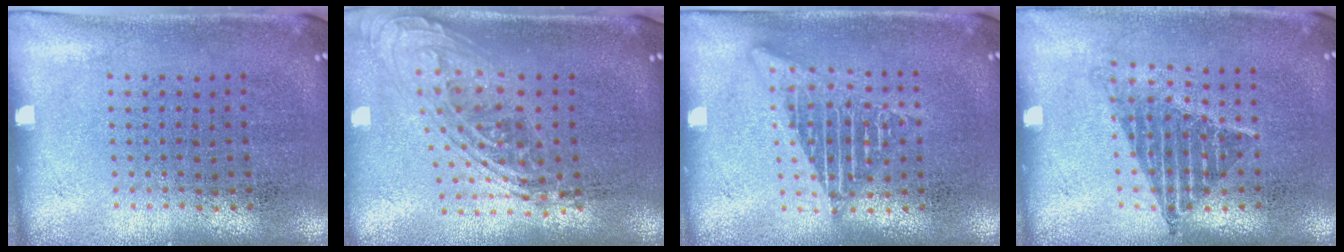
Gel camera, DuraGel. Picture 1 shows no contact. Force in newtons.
{"total": 2.1, "press": 1.5, "slide": 1.5}
{"total": 2.7, "press": 2.7, "slide": 0.3}
{"total": 1.3, "press": 1.1, "slide": 0.7}